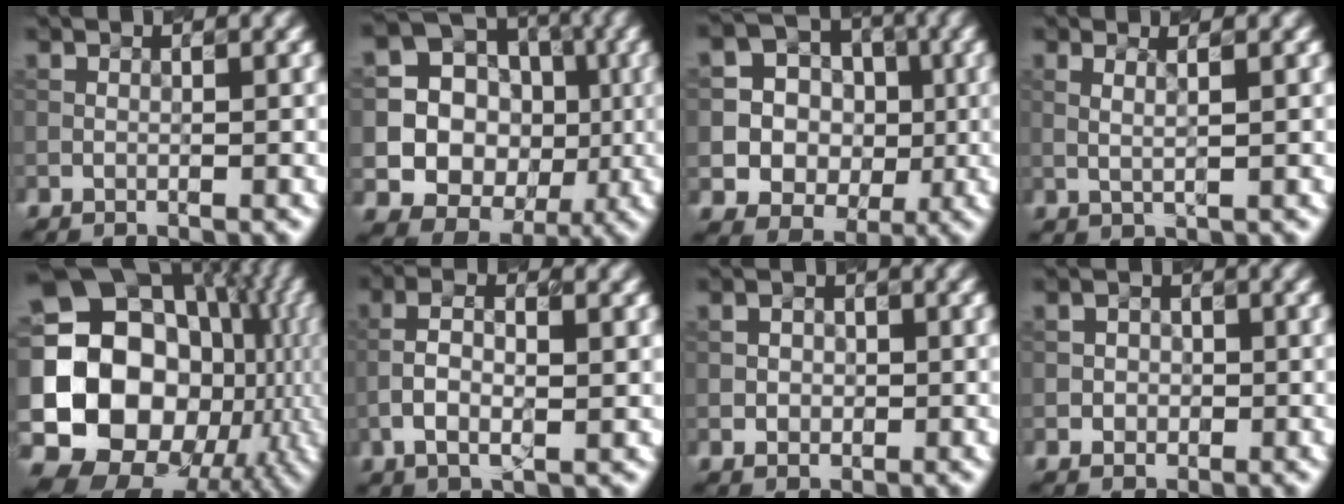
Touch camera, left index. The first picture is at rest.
{"total": 15.8, "force": [-0.3, 15.2, 4.4], "torque": [-0.114, 0.016, -0.025]}
{"total": 9.2, "force": [-0.5, 8.6, 3.1], "torque": [-0.063, 0.019, -0.023]}
{"total": 1.7, "force": [0.8, 0.5, 1.4], "torque": [-0.021, -0.002, 0.005]}
{"total": 19.8, "force": [-1.4, 16.1, 11.5], "torque": [-0.199, -0.010, -0.014]}
{"total": 4.7, "force": [-0.4, 2.1, 4.1], "torque": [-0.091, 0.003, -0.009]}
{"total": 1.8, "force": [0.0, 1.5, 0.9], "torque": [-0.011, -0.001, -0.003]}
{"total": 1.6, "force": [-0.2, 1.4, 0.6], "torque": [0.002, 0.000, -0.009]}